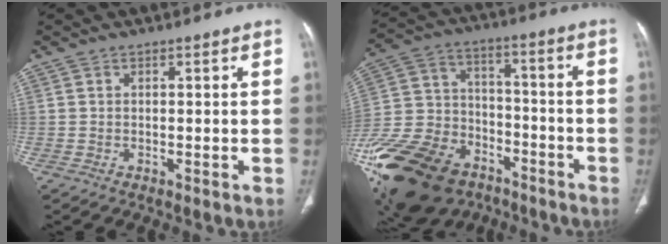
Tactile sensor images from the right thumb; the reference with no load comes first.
{"total": 33.0, "force": [-19.0, 20.8, 17.2], "torque": [-0.441, 0.037, -0.323]}